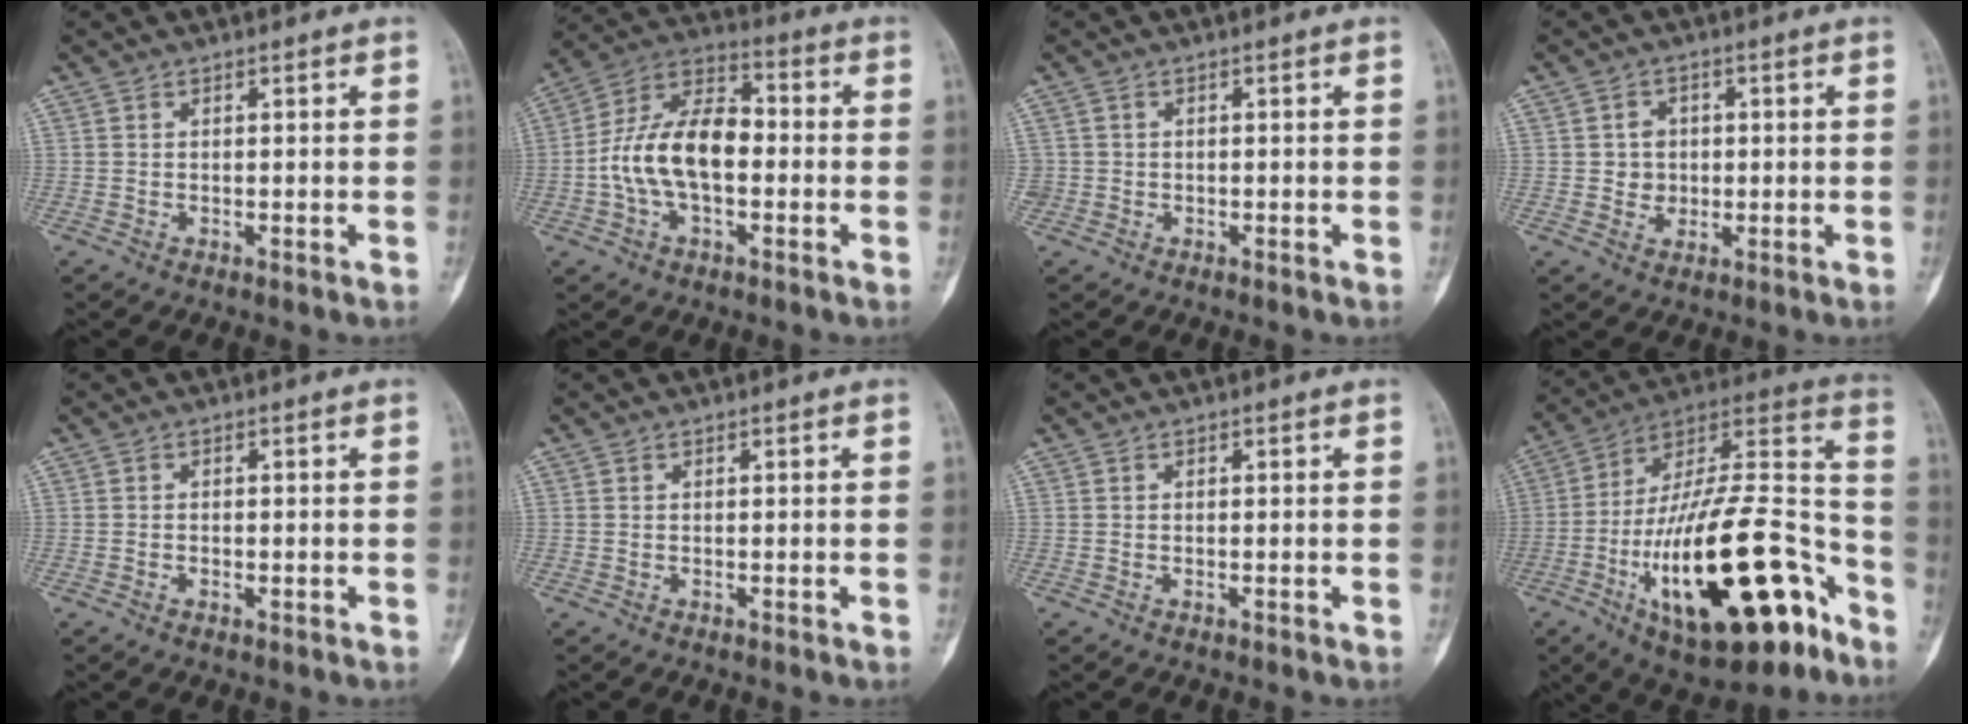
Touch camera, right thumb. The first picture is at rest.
{"total": 14.8, "force": [-1.7, 8.5, 12.1], "torque": [-0.219, 0.042, -0.036]}
{"total": 1.1, "force": [-0.2, 1.1, 0.0], "torque": [0.009, 0.007, -0.006]}
{"total": 4.0, "force": [0.1, 3.7, 1.5], "torque": [-0.001, 0.005, 0.002]}
{"total": 1.1, "force": [-0.4, 0.7, 0.8], "torque": [-0.018, 0.007, -0.005]}
{"total": 0.0}
{"total": 0.0}
{"total": 32.5, "force": [-14.0, 12.6, 26.5], "torque": [-0.421, 0.077, -0.213]}